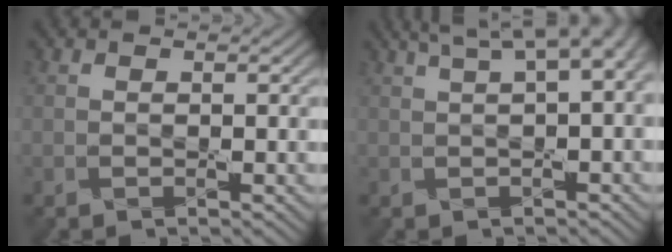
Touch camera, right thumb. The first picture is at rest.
{"total": 8.4, "force": [3.5, 2.7, 7.1], "torque": [-0.105, 0.033, 0.049]}